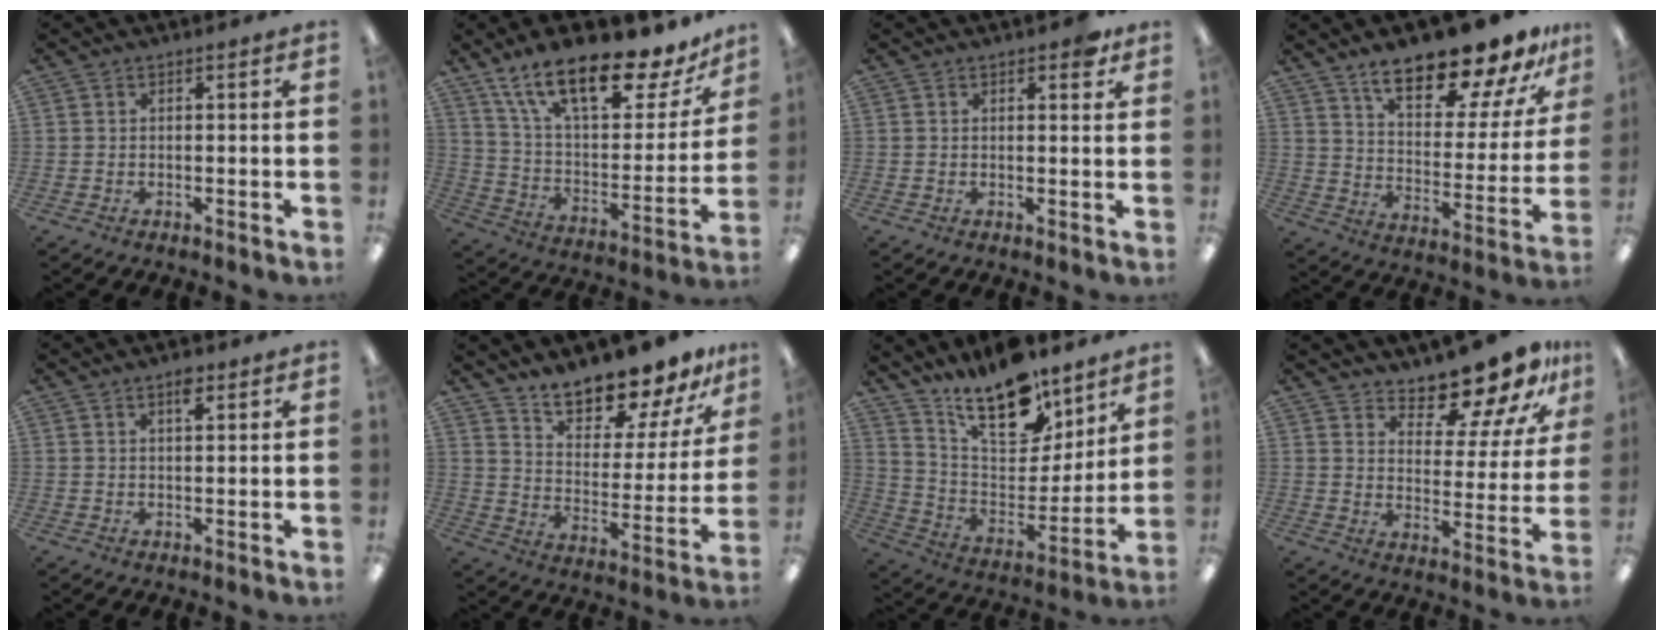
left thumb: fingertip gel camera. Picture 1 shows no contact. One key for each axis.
{"total": 22.8, "fx": 16.2, "fy": 7.9, "fz": 14.0, "tx": -0.235, "ty": -0.098, "tz": 0.276}
{"total": 2.4, "fx": 1.6, "fy": 1.1, "fz": 1.5, "tx": -0.010, "ty": -0.006, "tz": 0.022}
{"total": 21.0, "fx": 17.1, "fy": 6.0, "fz": 10.6, "tx": -0.164, "ty": -0.116, "tz": 0.287}
{"total": 3.2, "fx": 2.2, "fy": 1.2, "fz": 2.1, "tx": -0.030, "ty": -0.004, "tz": 0.034}
{"total": 14.9, "fx": 13.8, "fy": 3.6, "fz": 4.4, "tx": -0.080, "ty": -0.116, "tz": 0.244}
{"total": 19.6, "fx": 14.8, "fy": 8.7, "fz": 9.5, "tx": -0.163, "ty": -0.104, "tz": 0.266}
{"total": 14.0, "fx": 12.6, "fy": 3.7, "fz": 4.7, "tx": -0.073, "ty": -0.110, "tz": 0.218}